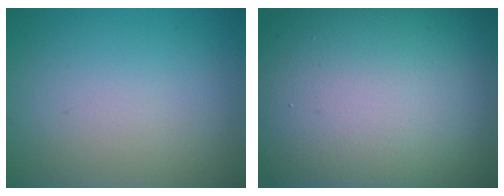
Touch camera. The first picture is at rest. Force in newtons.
{"total": 21.4, "press": 21.4, "slide": 1.1}